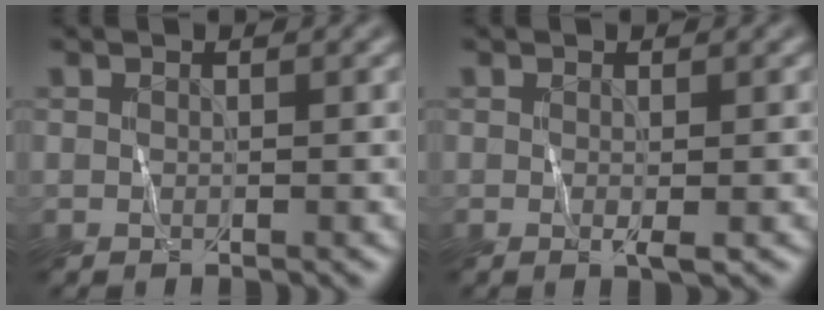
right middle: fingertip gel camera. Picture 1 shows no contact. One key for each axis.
{"total": 1.1, "fx": 0.1, "fy": 0.1, "fz": 1.1, "tx": -0.019, "ty": -0.006, "tz": 0.000}